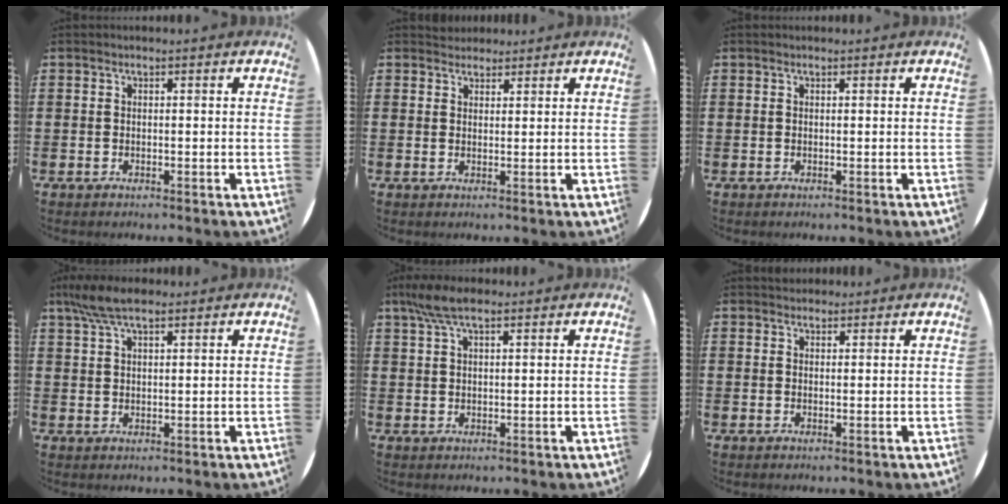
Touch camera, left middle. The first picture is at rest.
{"total": 2.3, "force": [2.2, 0.8, -0.1], "torque": [-0.002, 0.002, 0.043]}
{"total": 0.0}
{"total": 5.6, "force": [4.1, 1.7, 3.4], "torque": [-0.076, 0.001, 0.076]}
{"total": 5.0, "force": [3.4, 1.5, 3.3], "torque": [-0.073, 0.002, 0.062]}
{"total": 1.2, "force": [1.1, 0.4, -0.1], "torque": [0.009, 0.000, 0.021]}